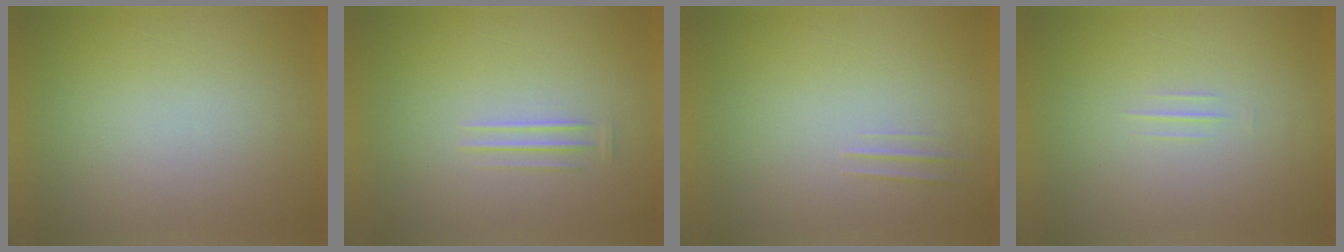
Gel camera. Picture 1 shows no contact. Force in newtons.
{"total": 1.5}
{"total": 1.7}
{"total": 1.2}